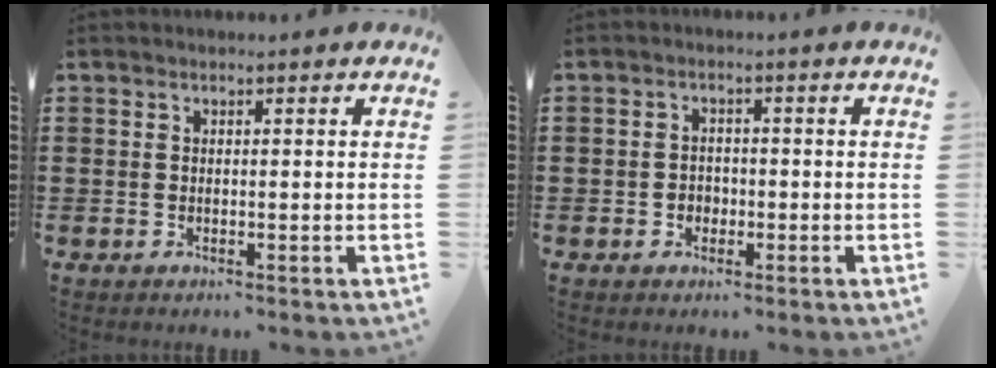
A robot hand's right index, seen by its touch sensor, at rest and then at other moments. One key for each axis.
{"total": 1.6, "fx": -0.7, "fy": 1.3, "fz": 0.7, "tx": -0.018, "ty": -0.002, "tz": -0.016}